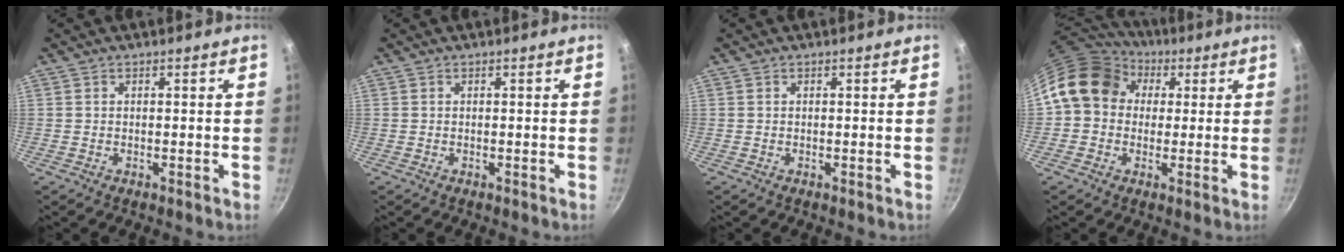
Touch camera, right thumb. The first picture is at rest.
{"total": 0.0}
{"total": 0.0}
{"total": 14.0, "force": [2.9, 11.7, 7.1], "torque": [-0.093, 0.029, 0.033]}